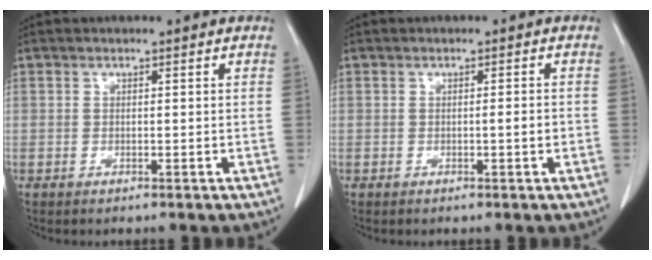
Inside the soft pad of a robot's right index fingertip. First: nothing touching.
{"total": 1.4, "force": [-0.3, 0.0, 1.4], "torque": [-0.018, 0.001, -0.005]}